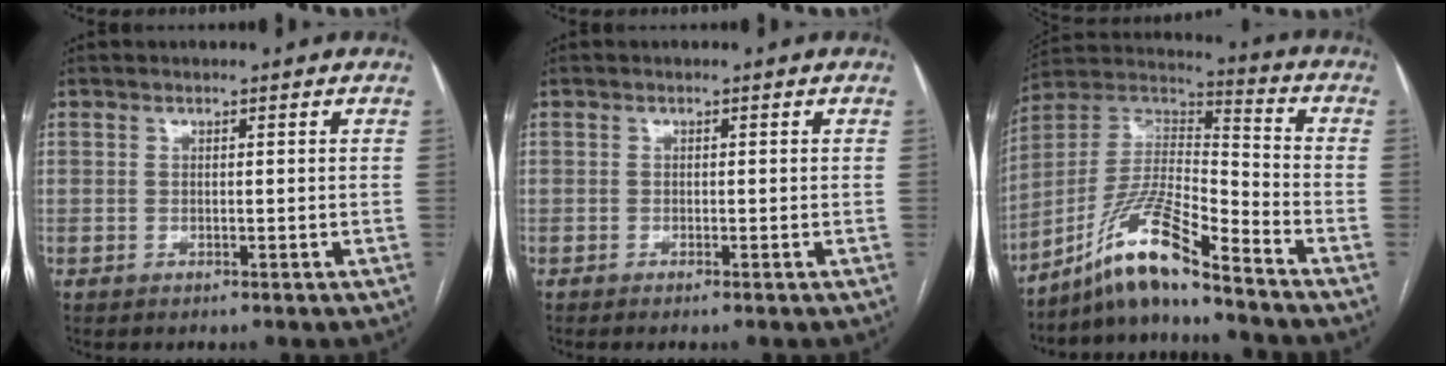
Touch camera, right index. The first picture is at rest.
{"total": 0.6, "force": [-0.5, -0.2, 0.4], "torque": [-0.008, 0.000, -0.009]}
{"total": 13.4, "force": [-10.4, 0.4, 8.4], "torque": [-0.167, 0.013, -0.193]}